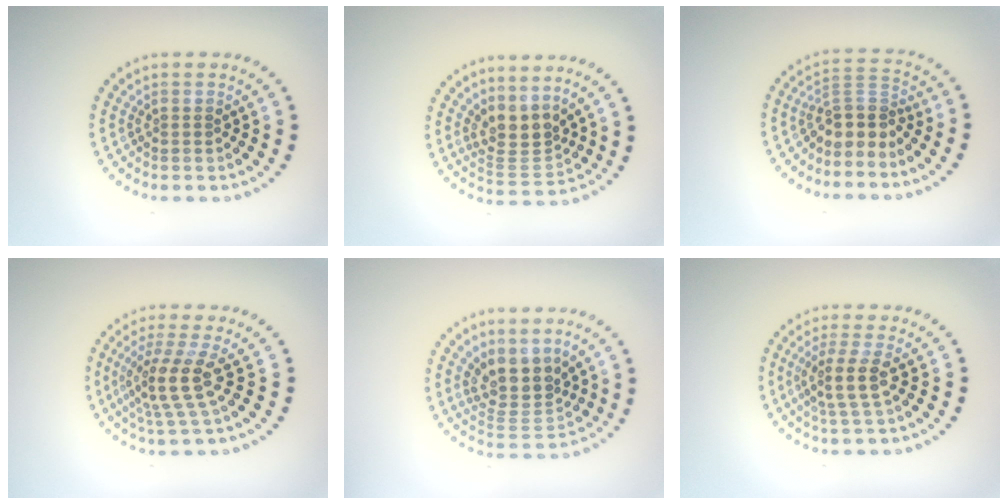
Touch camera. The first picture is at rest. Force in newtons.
{"total": 3.2, "press": 2.4, "slide": 2.1}
{"total": 3.3, "press": 2.5, "slide": 2.2}
{"total": 4.0, "press": 3.0, "slide": 2.6}
{"total": 4.1, "press": 3.4, "slide": 2.3}
{"total": 2.9, "press": 2.4, "slide": 1.7}